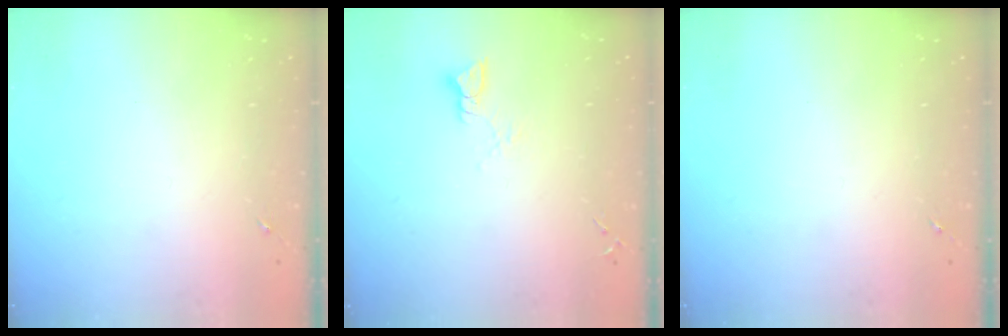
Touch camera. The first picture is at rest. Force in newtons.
{"total": 3.6, "press": 3.6, "slide": 0.4}
{"total": 0.0}